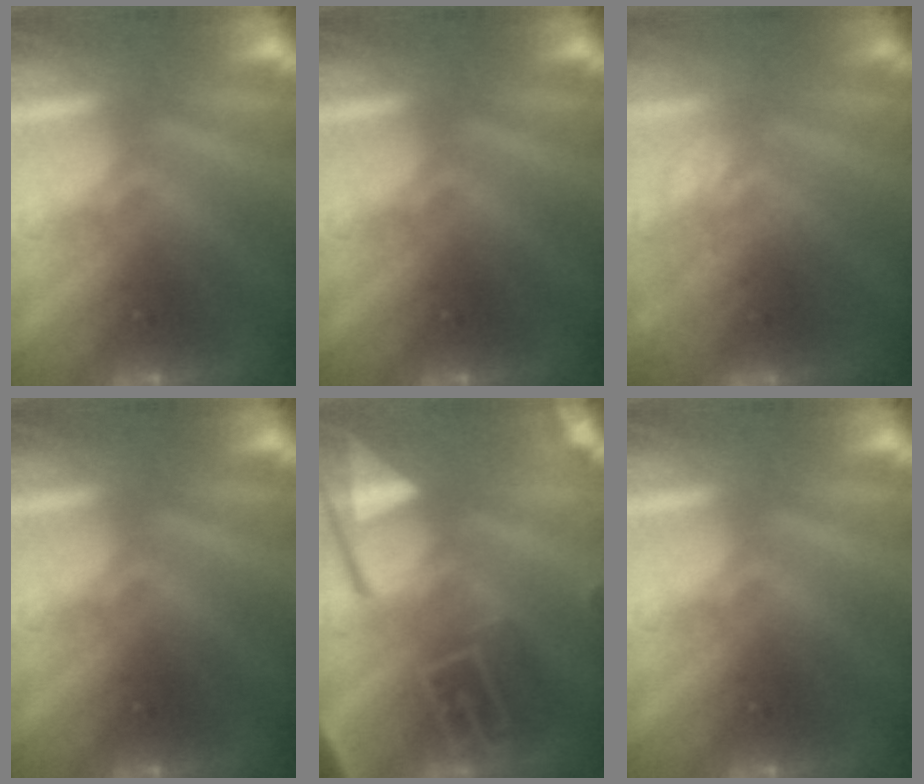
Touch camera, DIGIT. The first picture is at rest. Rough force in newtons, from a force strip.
{"total": 0.0}
{"total": 2.9}
{"total": 0.0}
{"total": 7.0}
{"total": 0.0}